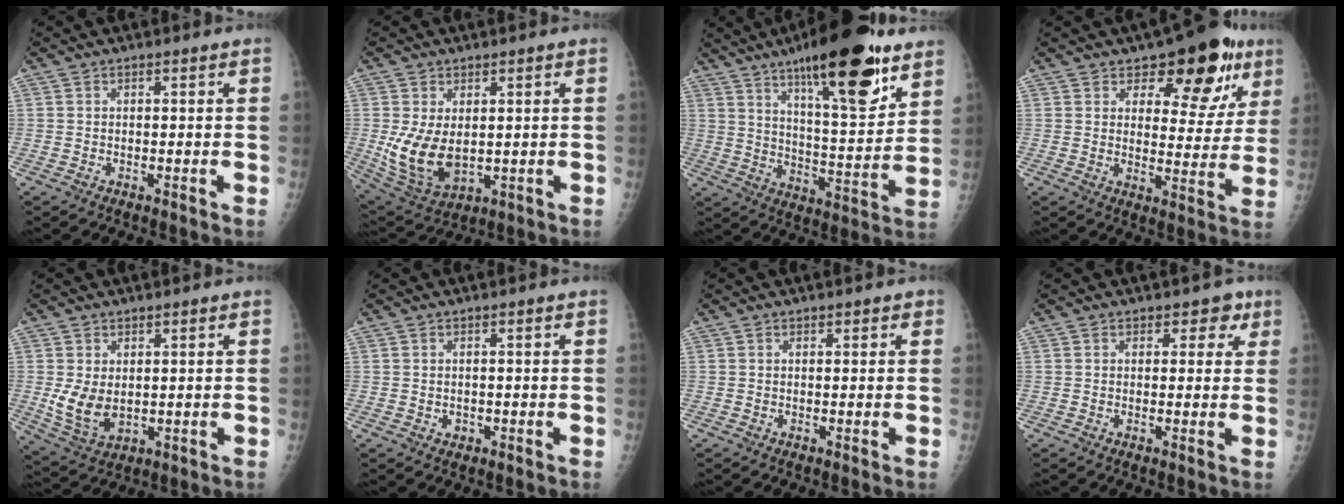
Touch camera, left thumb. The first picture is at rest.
{"total": 10.2, "force": [0.3, 6.4, 7.9], "torque": [-0.147, -0.018, 0.026]}
{"total": 22.4, "force": [13.6, 6.0, 16.7], "torque": [-0.228, -0.063, 0.212]}
{"total": 14.6, "force": [8.2, 7.4, 9.5], "torque": [-0.061, -0.038, 0.111]}
{"total": 6.9, "force": [0.5, 4.6, 5.2], "torque": [-0.092, -0.016, 0.025]}
{"total": 1.2, "force": [-0.1, 1.0, 0.5], "torque": [-0.007, 0.001, 0.002]}
{"total": 1.0, "force": [0.6, 0.6, 0.5], "torque": [0.004, -0.002, 0.004]}
{"total": 3.7, "force": [1.9, 2.6, 1.7], "torque": [0.012, -0.005, 0.019]}